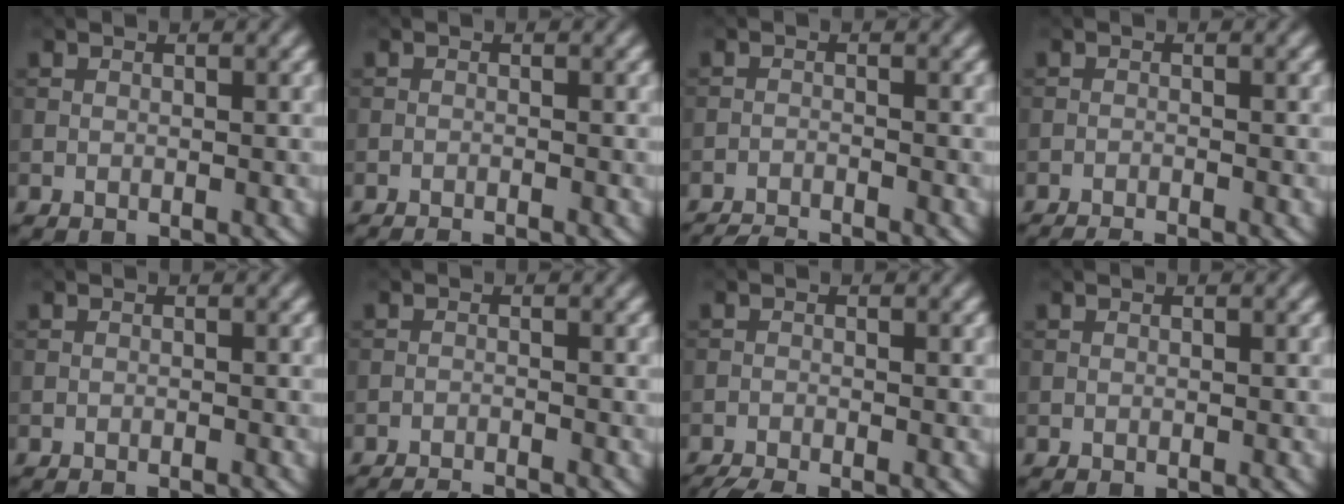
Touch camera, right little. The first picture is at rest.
{"total": 1.7, "force": [-1.5, 0.2, 0.8], "torque": [-0.010, 0.002, -0.027]}
{"total": 3.9, "force": [-3.8, 0.3, 1.1], "torque": [-0.023, -0.014, -0.068]}
{"total": 2.6, "force": [-2.3, 0.3, 1.2], "torque": [-0.021, -0.006, -0.045]}
{"total": 1.1, "force": [-0.9, 0.2, 0.5], "torque": [0.001, 0.000, -0.014]}
{"total": 3.4, "force": [-3.2, 0.4, 1.1], "torque": [-0.019, -0.009, -0.055]}
{"total": 3.2, "force": [-2.7, 0.4, 1.6], "torque": [-0.034, -0.014, -0.056]}
{"total": 0.0}